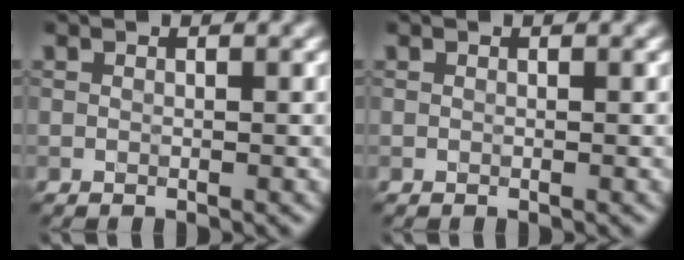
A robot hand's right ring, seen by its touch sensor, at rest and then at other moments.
{"total": 0.0}